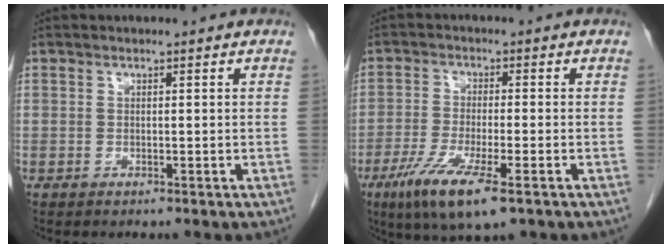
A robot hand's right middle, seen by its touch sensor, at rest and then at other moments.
{"total": 9.6, "force": [-5.2, 1.4, 7.9], "torque": [-0.154, -0.027, -0.088]}